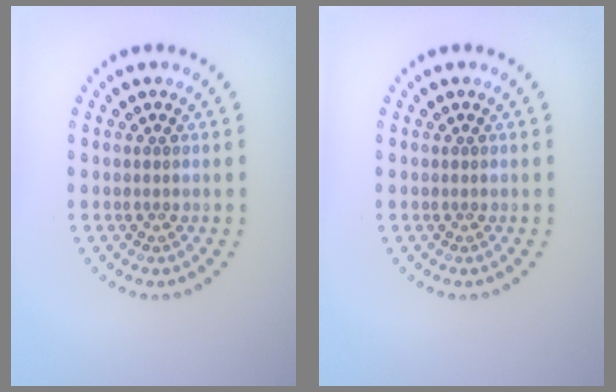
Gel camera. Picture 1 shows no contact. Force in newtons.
{"total": 0.0}